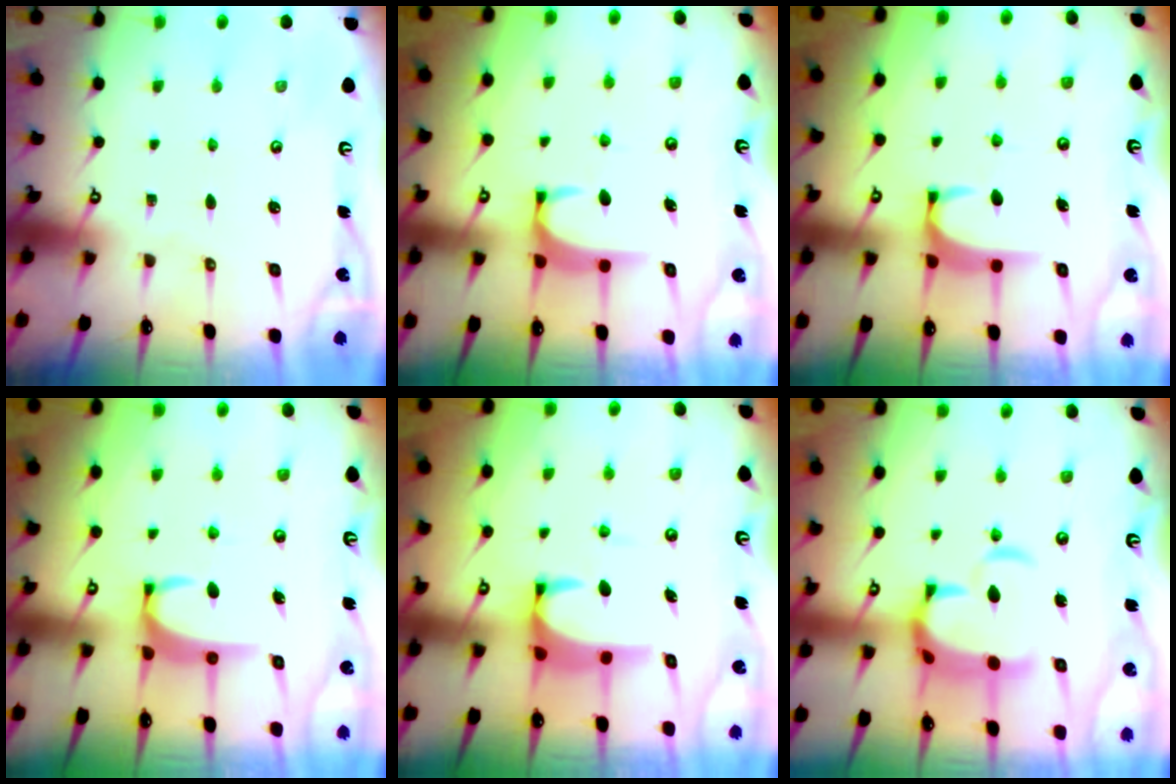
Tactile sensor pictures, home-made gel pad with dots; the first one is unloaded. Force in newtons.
{"total": 1.8, "press": 1.7, "slide": 0.5}
{"total": 1.8, "press": 1.7, "slide": 0.5}
{"total": 3.1, "press": 3.1, "slide": 0.3}
{"total": 4.0, "press": 3.9, "slide": 0.9}
{"total": 8.3, "press": 8.1, "slide": 1.4}